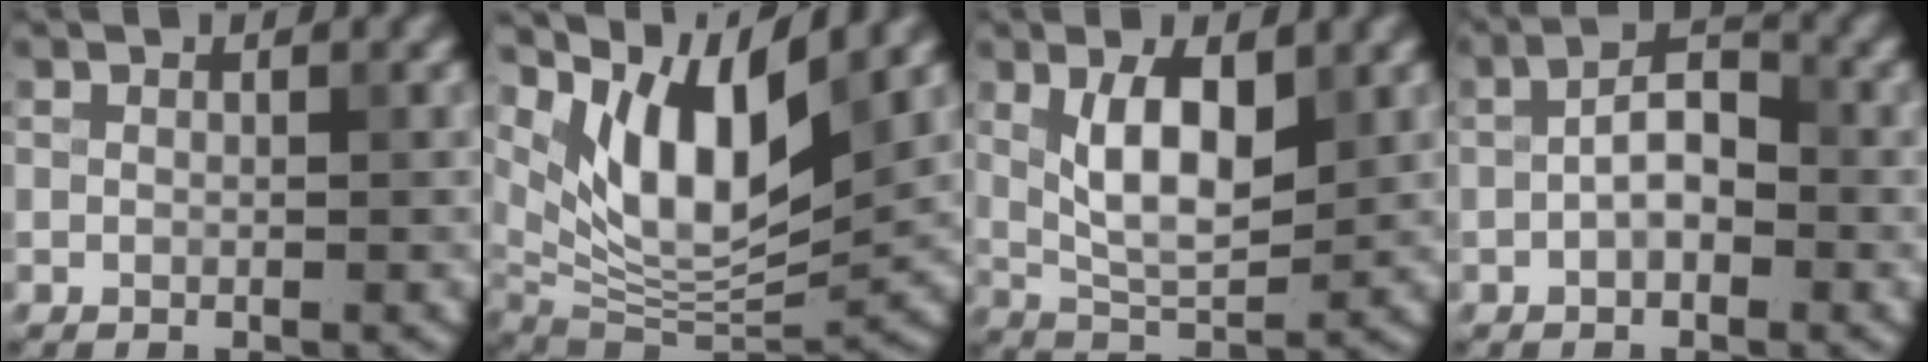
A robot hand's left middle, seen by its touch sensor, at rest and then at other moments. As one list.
[{"total": 10.2, "force": [5.6, 3.4, 7.8], "torque": [-0.135, -0.012, 0.109]}, {"total": 5.9, "force": [1.6, 2.4, 5.1], "torque": [-0.097, -0.002, 0.031]}, {"total": 3.4, "force": [-0.8, 1.7, 2.8], "torque": [-0.048, 0.011, -0.021]}]